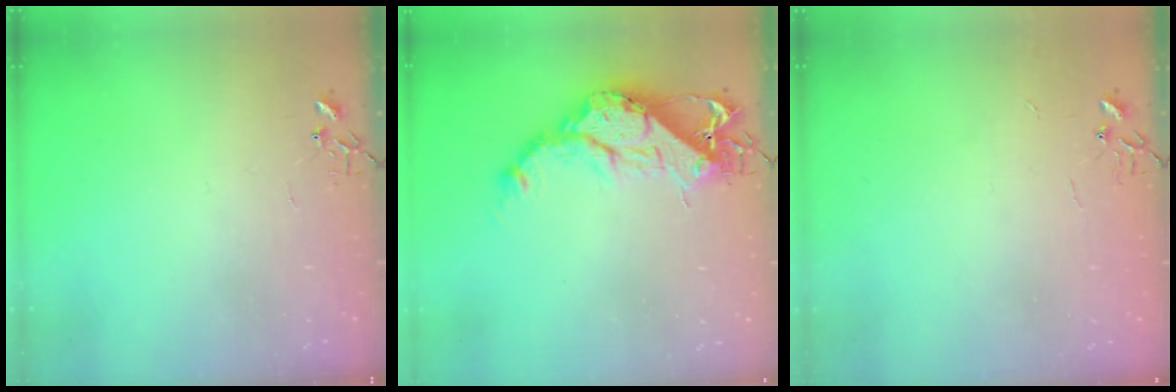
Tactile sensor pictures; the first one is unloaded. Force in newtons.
{"total": 17.2, "press": 17.1, "slide": 1.3}
{"total": 2.2, "press": 2.2, "slide": 0.3}